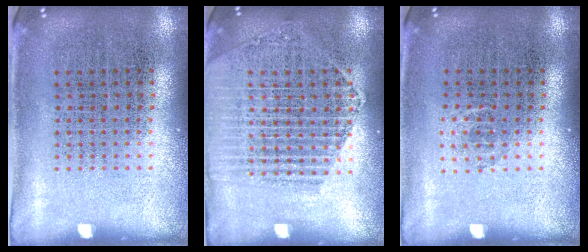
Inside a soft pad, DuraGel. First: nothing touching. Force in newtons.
{"total": 1.8, "press": 1.7, "slide": 0.6}
{"total": 0.5, "press": 0.4, "slide": 0.4}